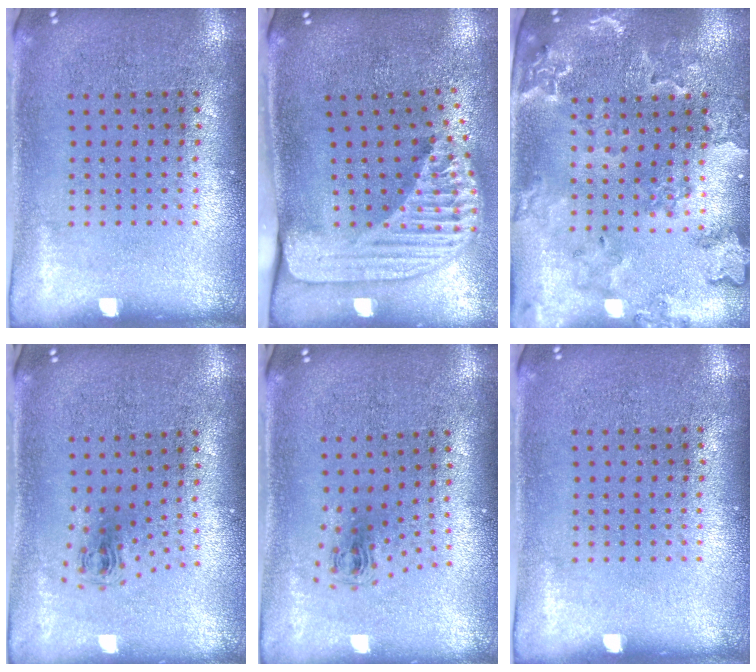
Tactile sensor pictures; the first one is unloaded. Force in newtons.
{"total": 2.4, "press": 1.8, "slide": 1.7}
{"total": 1.9, "press": 1.9, "slide": 0.2}
{"total": 0.7, "press": 0.4, "slide": 0.6}
{"total": 0.7, "press": 0.4, "slide": 0.6}
{"total": 0.0}